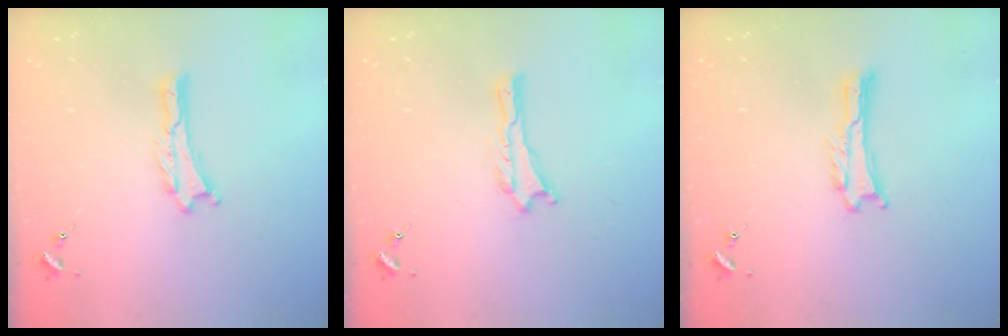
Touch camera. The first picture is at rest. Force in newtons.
{"total": 0.0}
{"total": 0.0}